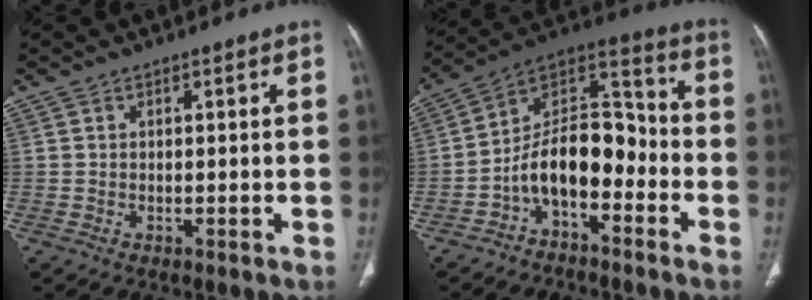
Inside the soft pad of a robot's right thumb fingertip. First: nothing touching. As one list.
[{"total": 13.7, "force": [-5.0, 7.9, 10.0], "torque": [-0.143, 0.087, -0.094]}]